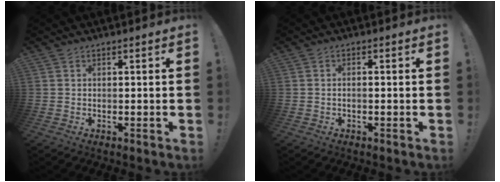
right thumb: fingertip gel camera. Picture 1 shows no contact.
{"total": 1.1, "force": [-0.5, 0.0, 0.9], "torque": [-0.016, 0.002, -0.009]}